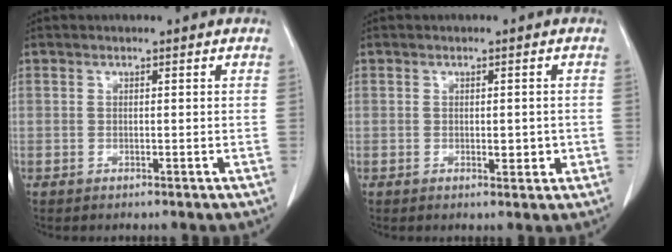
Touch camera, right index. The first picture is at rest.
{"total": 2.2, "force": [-0.3, 1.0, 2.0], "torque": [-0.029, -0.002, 0.000]}